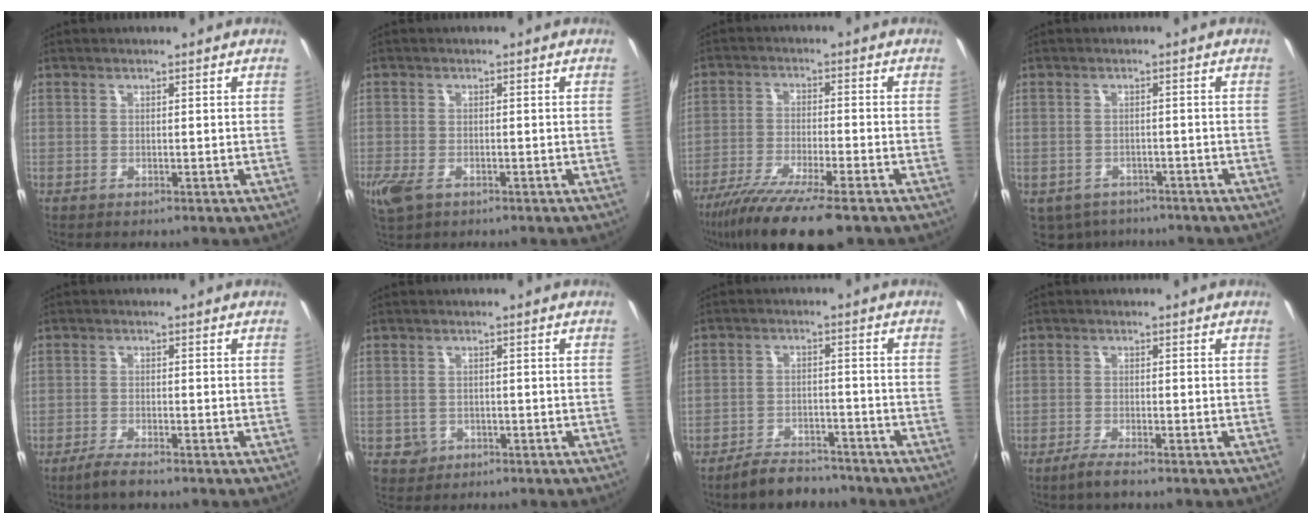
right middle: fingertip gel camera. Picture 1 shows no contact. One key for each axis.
{"total": 5.3, "fx": -2.8, "fy": 3.0, "fz": 3.4, "tx": -0.082, "ty": -0.017, "tz": -0.053}
{"total": 14.1, "fx": -10.3, "fy": 1.9, "fz": 9.4, "tx": -0.191, "ty": -0.043, "tz": -0.180}
{"total": 7.2, "fx": -5.3, "fy": 4.2, "fz": 2.6, "tx": -0.064, "ty": -0.021, "tz": -0.073}
{"total": 3.2, "fx": -2.6, "fy": 0.2, "fz": 1.8, "tx": -0.055, "ty": -0.005, "tz": -0.054}
{"total": 2.9, "fx": -0.9, "fy": 2.7, "fz": 0.7, "tx": -0.020, "ty": -0.001, "tz": -0.010}
{"total": 6.9, "fx": -6.1, "fy": 2.5, "fz": 2.1, "tx": -0.057, "ty": 0.011, "tz": -0.089}
{"total": 2.8, "fx": -2.2, "fy": -0.1, "fz": 1.8, "tx": -0.049, "ty": -0.006, "tz": -0.047}